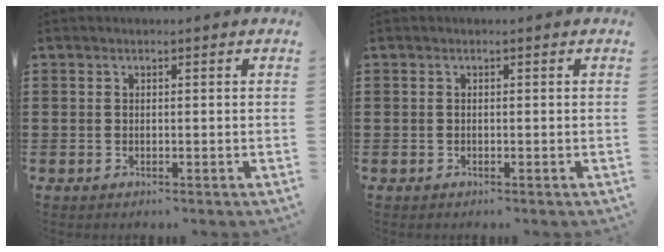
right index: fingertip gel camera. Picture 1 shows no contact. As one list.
[{"total": 0.0}]